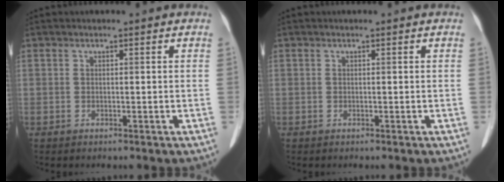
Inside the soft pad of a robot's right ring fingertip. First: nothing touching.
{"total": 0.0}